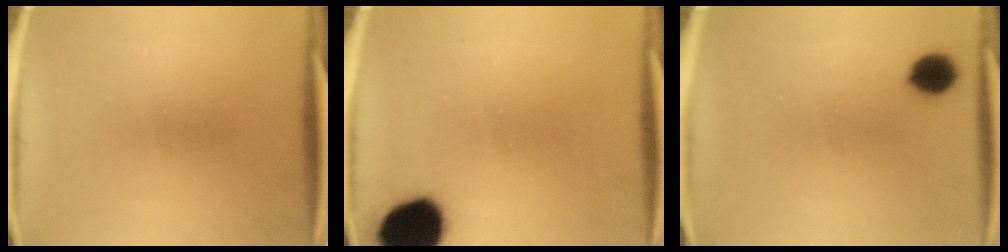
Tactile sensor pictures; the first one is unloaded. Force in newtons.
{"total": 16.5}
{"total": 6.2}